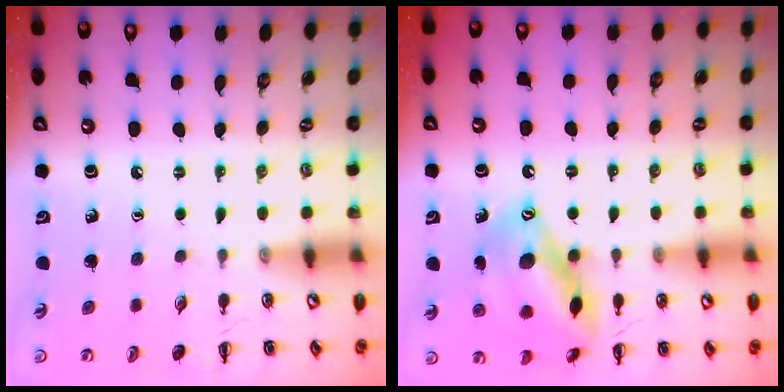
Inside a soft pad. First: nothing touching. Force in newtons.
{"total": 16.9, "press": 16.9, "slide": 0.9}